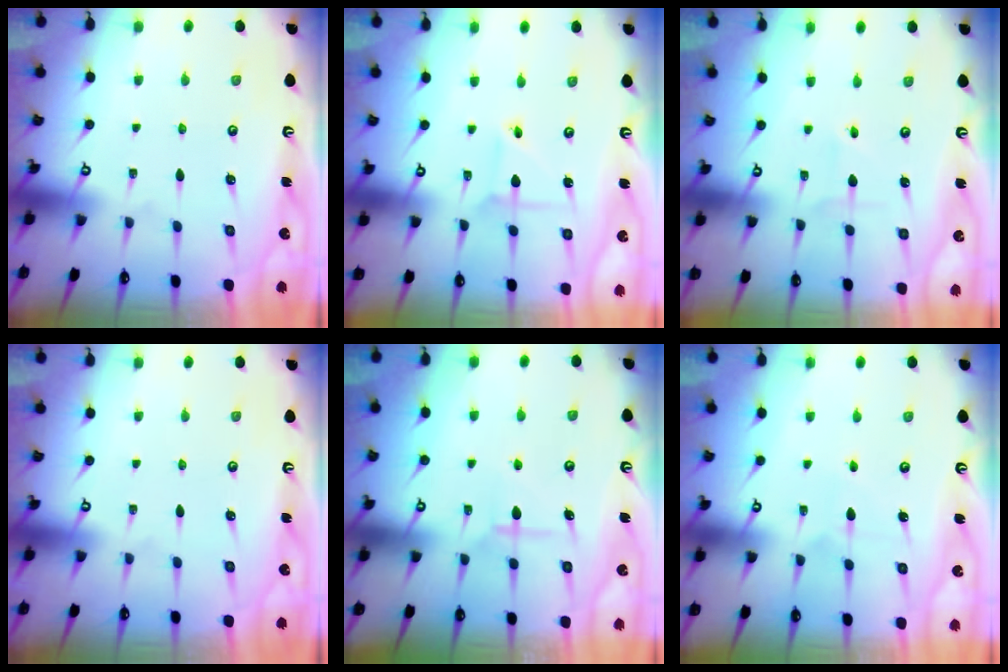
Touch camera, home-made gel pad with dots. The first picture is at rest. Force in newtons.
{"total": 4.6, "press": 4.6, "slide": 0.2}
{"total": 1.9, "press": 1.9, "slide": 0.2}
{"total": 0.0}
{"total": 6.7, "press": 6.7, "slide": 0.6}
{"total": 4.2, "press": 4.1, "slide": 0.4}